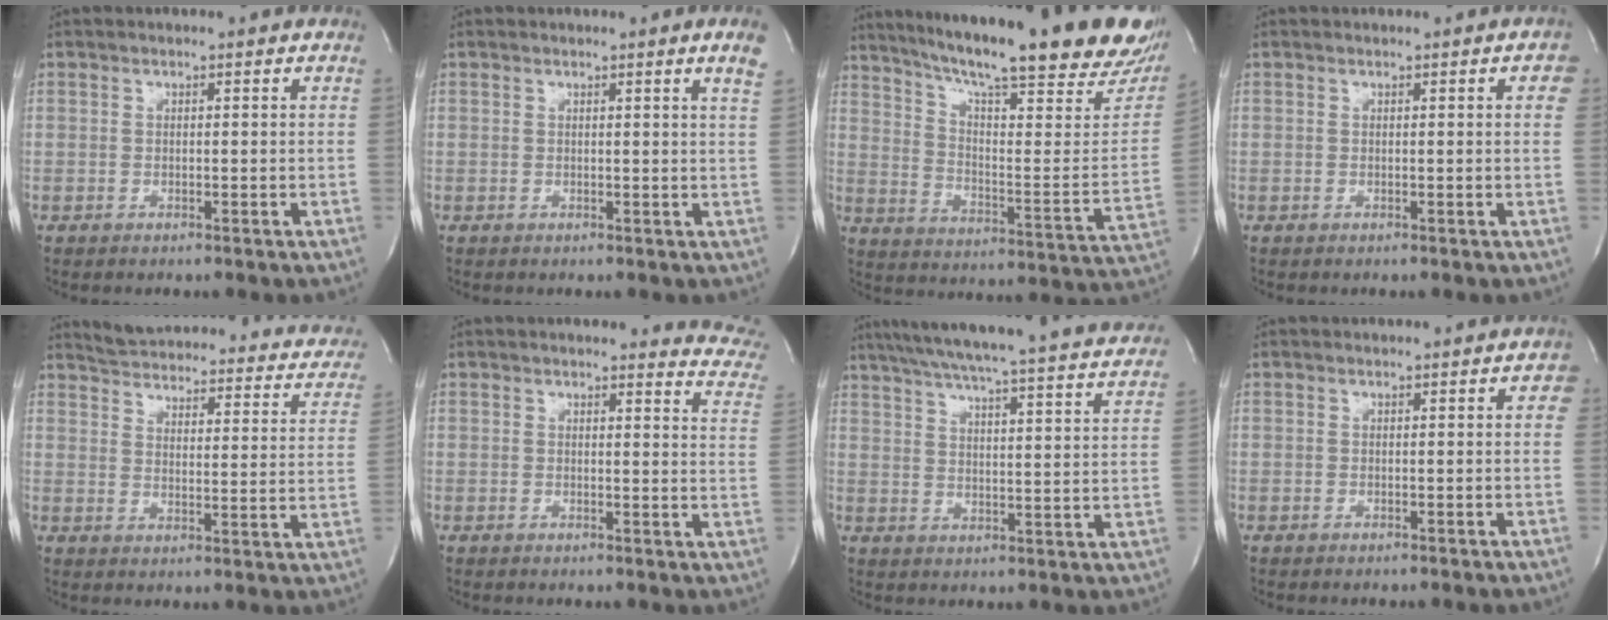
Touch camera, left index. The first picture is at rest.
{"total": 2.4, "force": [1.7, -0.7, 1.5], "torque": [-0.022, -0.013, 0.013]}
{"total": 30.8, "force": [24.5, 3.5, 18.3], "torque": [-0.249, -0.065, 0.319]}
{"total": 1.7, "force": [0.5, 0.4, 1.6], "torque": [-0.008, 0.004, 0.003]}
{"total": 23.4, "force": [20.5, 6.3, 9.3], "torque": [-0.128, -0.027, 0.235]}
{"total": 11.8, "force": [11.2, 2.4, 2.7], "torque": [0.009, -0.058, 0.083]}
{"total": 29.6, "force": [27.0, 1.2, 12.2], "torque": [-0.199, -0.048, 0.338]}
{"total": 1.6, "force": [0.5, 0.6, 1.4], "torque": [-0.005, 0.003, 0.003]}